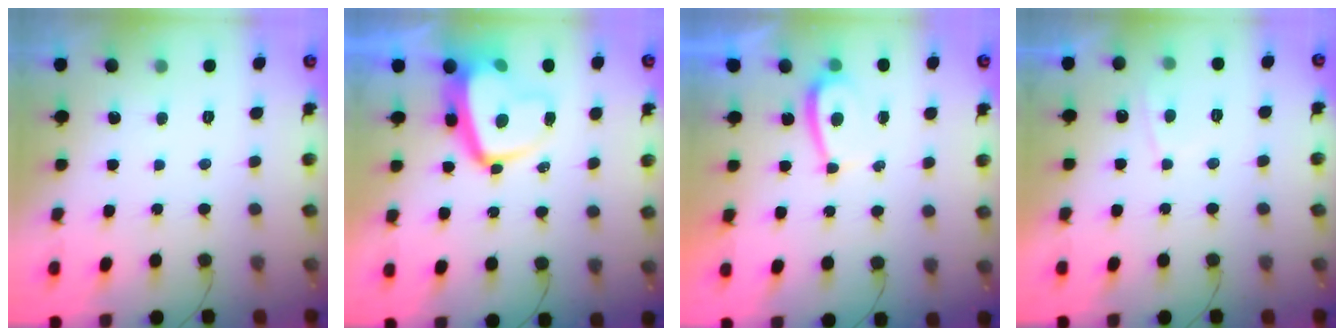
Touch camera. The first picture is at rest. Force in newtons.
{"total": 11.4, "press": 11.4, "slide": 0.9}
{"total": 2.8, "press": 2.7, "slide": 0.5}
{"total": 2.1, "press": 2.0, "slide": 0.6}